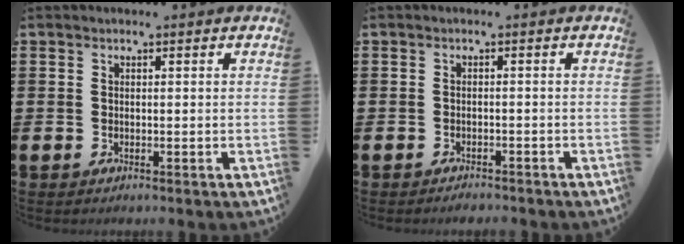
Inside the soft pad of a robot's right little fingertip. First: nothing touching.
{"total": 1.0, "force": [-1.0, 0.0, 0.0], "torque": [-0.003, 0.000, -0.021]}